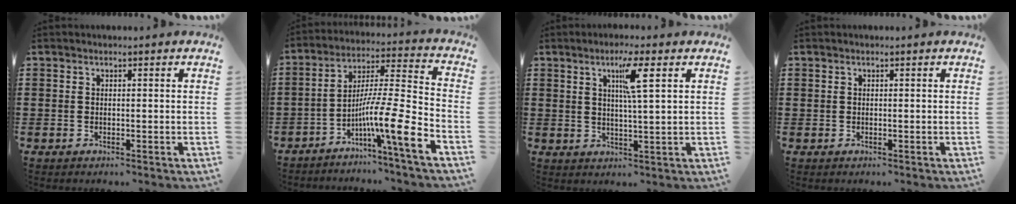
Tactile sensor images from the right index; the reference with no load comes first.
{"total": 11.5, "force": [-6.0, 0.0, 9.8], "torque": [-0.174, -0.022, -0.116]}
{"total": 5.8, "force": [2.5, 0.2, 5.2], "torque": [-0.093, -0.003, 0.033]}
{"total": 0.0}